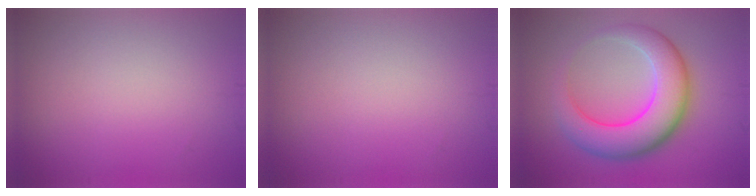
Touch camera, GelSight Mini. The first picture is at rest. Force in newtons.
{"total": 0.0}
{"total": 7.9, "press": 7.9, "slide": 0.2}